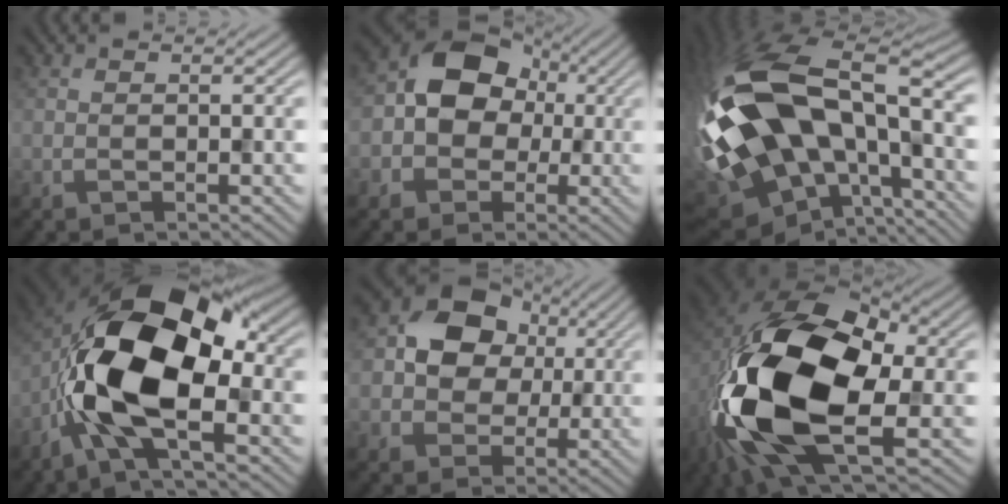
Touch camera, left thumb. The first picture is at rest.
{"total": 8.5, "force": [0.0, 7.1, 4.7], "torque": [-0.081, 0.012, -0.020]}
{"total": 20.1, "force": [-2.3, 10.4, 17.0], "torque": [-0.373, -0.022, -0.019]}
{"total": 14.2, "force": [-2.5, 7.2, 12.0], "torque": [-0.222, -0.002, -0.056]}
{"total": 9.0, "force": [1.5, 7.5, 4.8], "torque": [-0.081, 0.008, 0.013]}
{"total": 19.1, "force": [-2.9, 11.4, 15.0], "torque": [-0.335, -0.025, -0.047]}